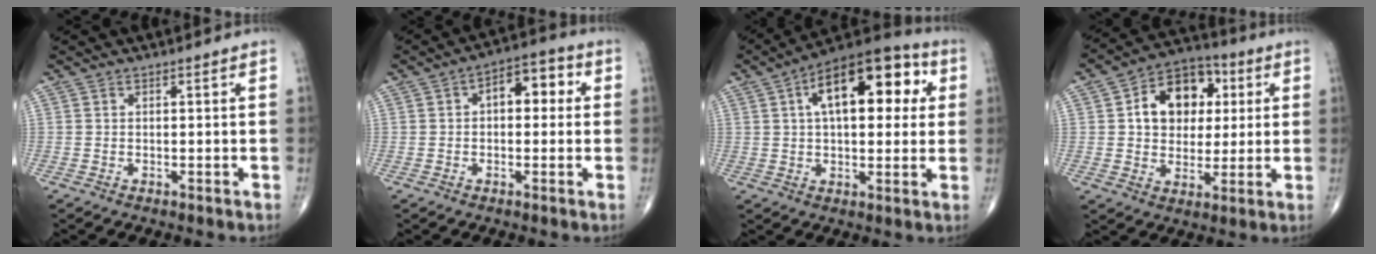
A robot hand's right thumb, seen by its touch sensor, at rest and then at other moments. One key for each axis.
{"total": 7.6, "fx": 1.1, "fy": 4.4, "fz": 6.1, "tx": -0.056, "ty": 0.025, "tz": 0.007}
{"total": 19.2, "fx": 5.2, "fy": 9.5, "fz": 15.9, "tx": -0.202, "ty": 0.021, "tz": 0.067}
{"total": 14.0, "fx": 3.2, "fy": 10.4, "fz": 8.9, "tx": -0.092, "ty": 0.007, "tz": 0.046}